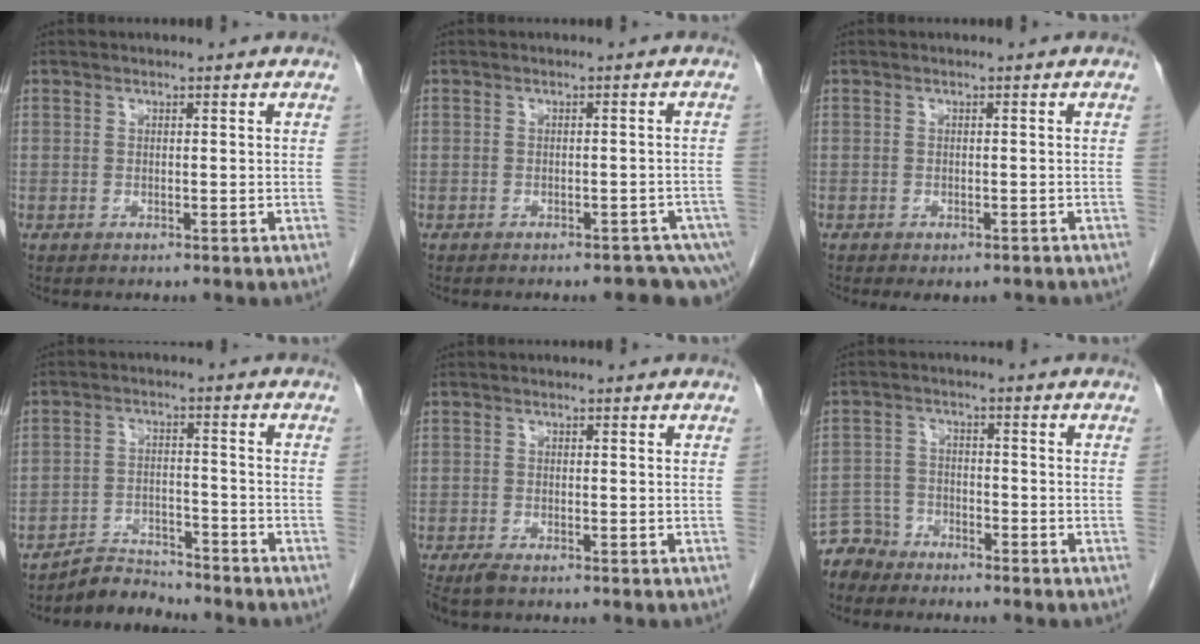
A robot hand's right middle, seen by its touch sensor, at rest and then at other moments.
{"total": 9.7, "force": [-7.0, 3.7, 5.6], "torque": [-0.052, -0.005, -0.075]}
{"total": 3.6, "force": [-2.9, 1.5, 1.3], "torque": [-0.009, -0.002, -0.037]}
{"total": 5.0, "force": [-4.9, 0.7, -0.7], "torque": [0.011, 0.002, -0.083]}
{"total": 2.4, "force": [-1.9, 0.6, 1.3], "torque": [-0.027, -0.008, -0.033]}
{"total": 4.3, "force": [-4.0, 1.6, -0.7], "torque": [0.012, -0.003, -0.080]}